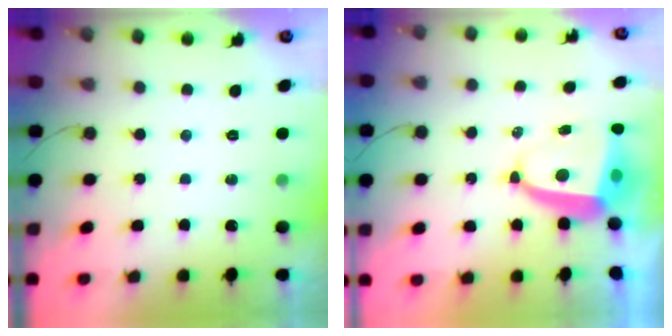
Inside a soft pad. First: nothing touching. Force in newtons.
{"total": 6.5, "press": 6.5, "slide": 0.6}